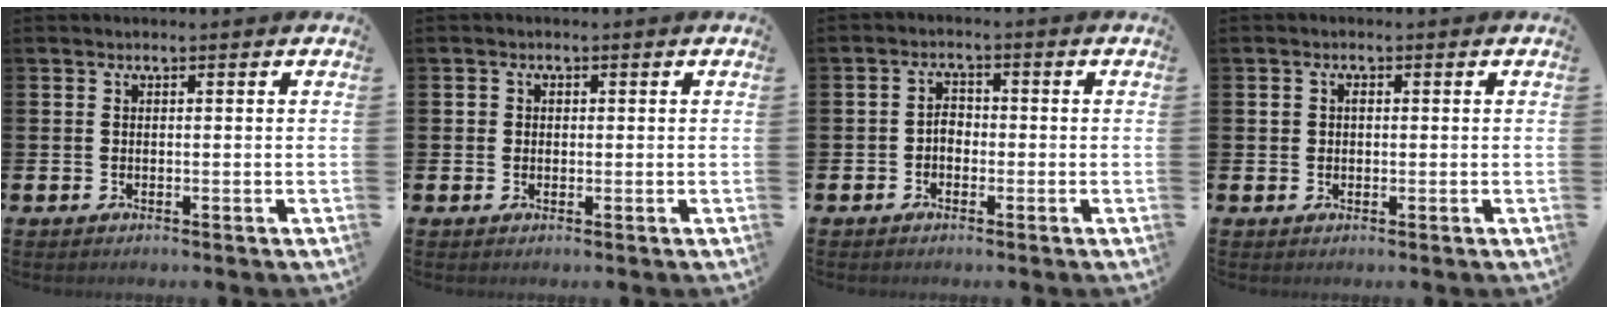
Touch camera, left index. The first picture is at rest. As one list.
[{"total": 1.1, "force": [0.2, 1.0, 0.3], "torque": [0.006, 0.003, -0.001]}, {"total": 2.2, "force": [-1.0, 1.5, 1.2], "torque": [-0.018, 0.006, -0.022]}, {"total": 1.2, "force": [0.2, 1.1, 0.6], "torque": [-0.001, 0.005, -0.001]}]